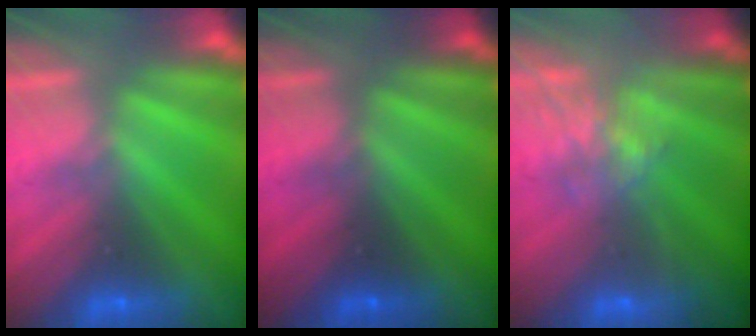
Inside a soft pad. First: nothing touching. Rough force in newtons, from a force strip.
{"total": 2.4}
{"total": 9.1}